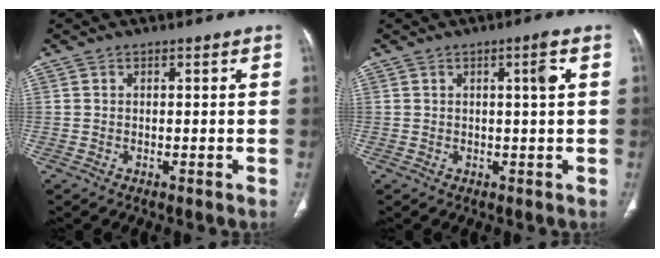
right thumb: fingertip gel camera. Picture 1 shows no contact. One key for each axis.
{"total": 3.0, "fx": 0.6, "fy": 0.3, "fz": 3.0, "tx": -0.051, "ty": 0.003, "tz": 0.010}